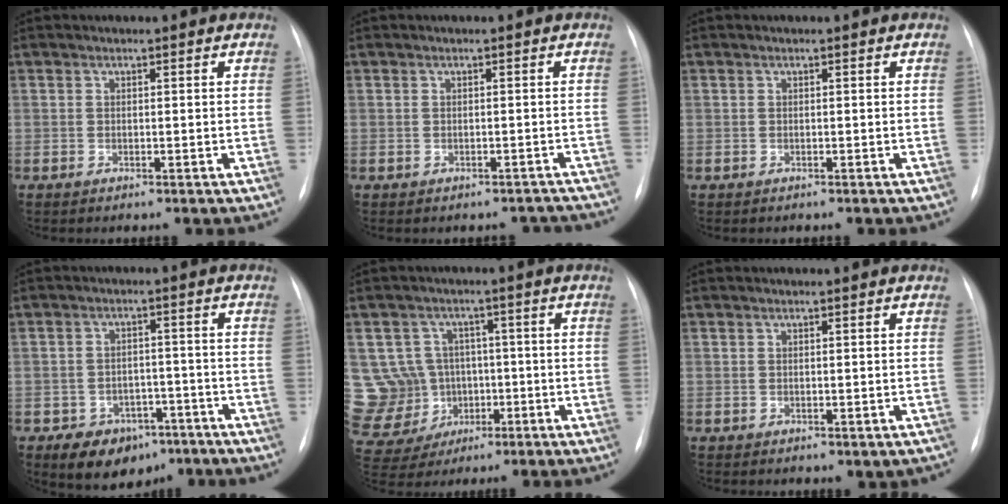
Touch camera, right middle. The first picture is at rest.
{"total": 3.0, "force": [-2.6, 1.6, 0.1], "torque": [0.005, 0.017, -0.027]}
{"total": 0.0}
{"total": 8.1, "force": [-5.1, 5.5, 3.2], "torque": [-0.044, 0.014, -0.068]}
{"total": 13.9, "force": [-0.6, 13.4, 3.8], "torque": [-0.118, 0.043, 0.017]}
{"total": 1.0, "force": [-0.1, 0.7, 0.7], "torque": [-0.008, -0.002, 0.007]}